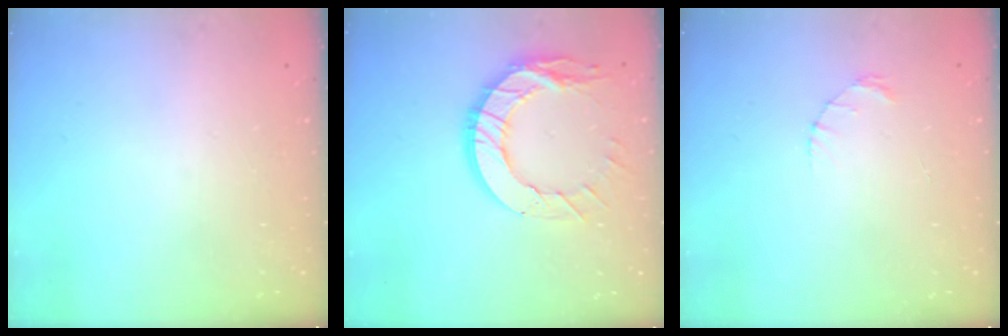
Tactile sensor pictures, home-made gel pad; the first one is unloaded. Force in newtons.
{"total": 14.5, "press": 14.4, "slide": 1.2}
{"total": 1.4, "press": 1.4, "slide": 0.2}